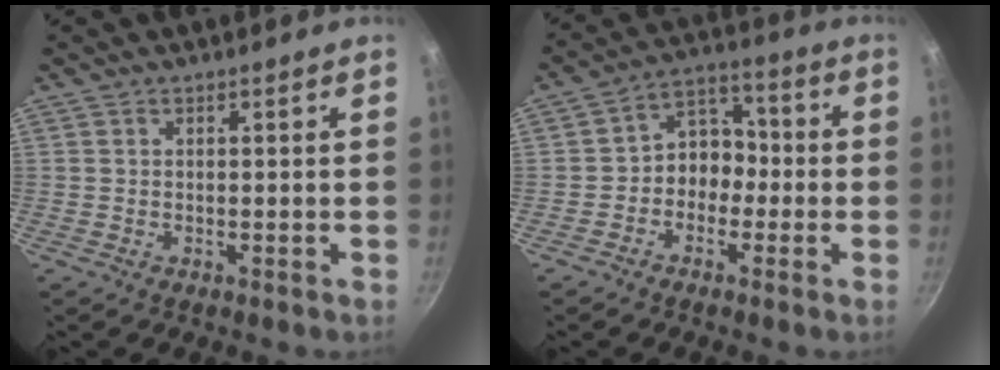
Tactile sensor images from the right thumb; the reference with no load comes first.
{"total": 7.9, "force": [-1.8, 6.4, 4.2], "torque": [-0.014, 0.043, -0.045]}